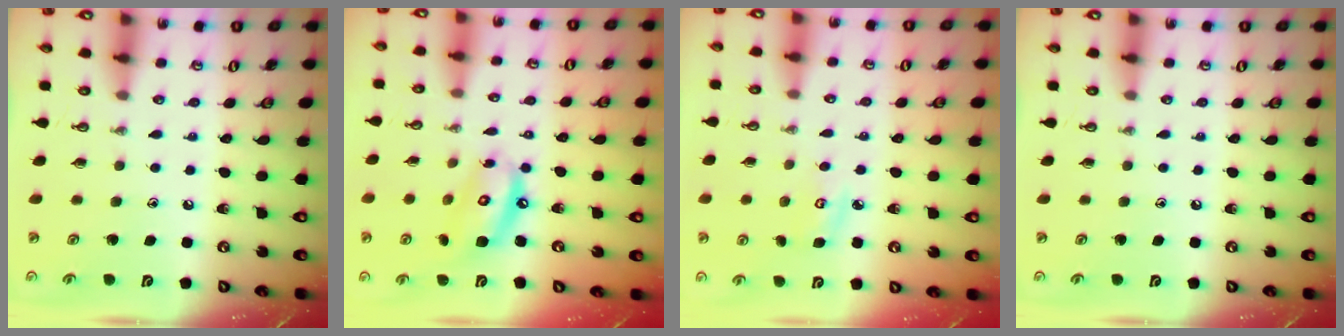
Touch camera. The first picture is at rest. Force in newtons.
{"total": 11.3, "press": 11.2, "slide": 1.1}
{"total": 5.5, "press": 5.5, "slide": 0.5}
{"total": 0.0}